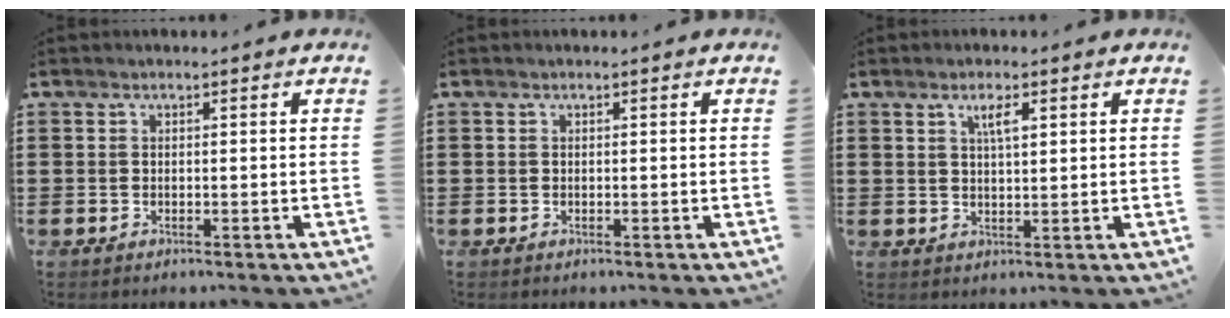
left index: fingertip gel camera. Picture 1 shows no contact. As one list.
[{"total": 0.0}, {"total": 3.0, "force": [1.6, 0.8, 2.4], "torque": [-0.043, 0.002, 0.024]}]